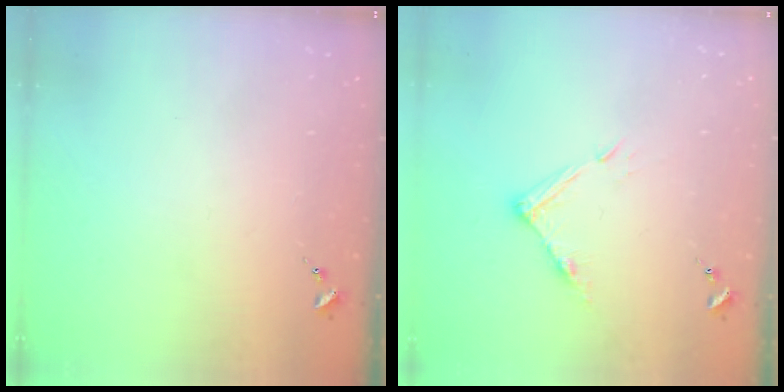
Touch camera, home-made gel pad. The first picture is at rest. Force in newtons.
{"total": 8.0, "press": 8.0, "slide": 0.4}